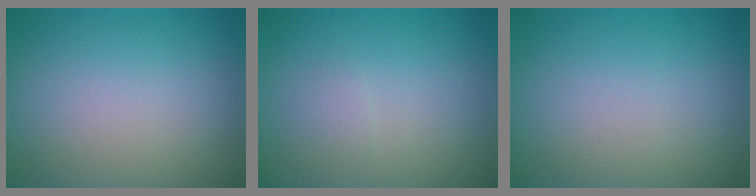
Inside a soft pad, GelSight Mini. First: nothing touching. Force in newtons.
{"total": 0.7, "press": 0.7, "slide": 0.0}
{"total": 0.0}